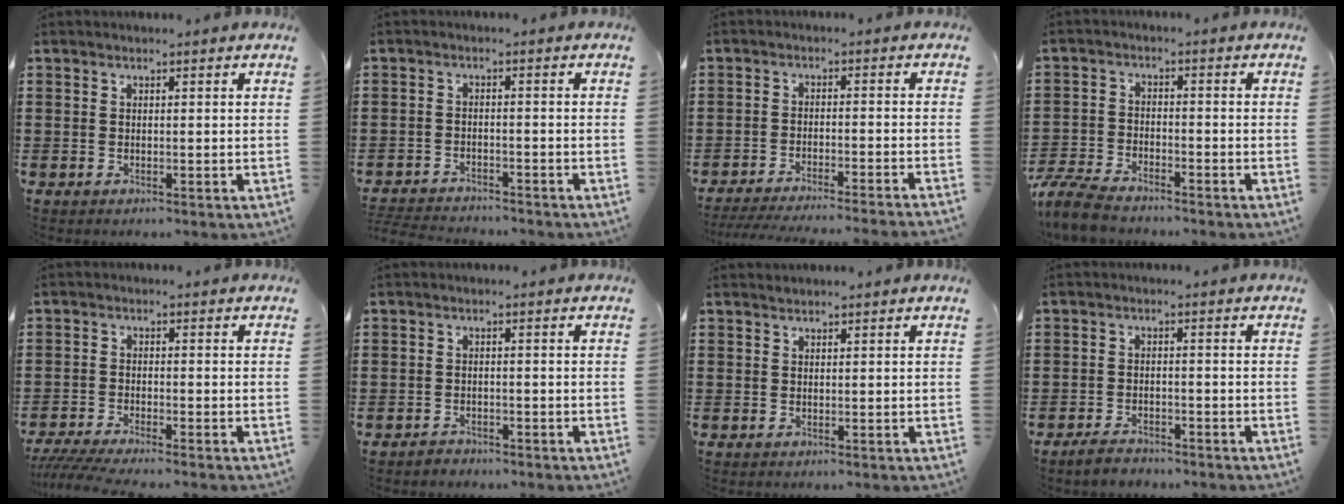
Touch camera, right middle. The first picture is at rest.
{"total": 3.0, "force": [-3.0, 0.2, 0.0], "torque": [-0.014, -0.004, -0.067]}
{"total": 3.9, "force": [-3.6, -0.4, 1.2], "torque": [-0.019, -0.003, -0.073]}
{"total": 5.7, "force": [-5.3, 1.0, 1.9], "torque": [-0.062, -0.003, -0.111]}
{"total": 3.1, "force": [-2.8, 0.0, 1.3], "torque": [-0.037, -0.010, -0.060]}
{"total": 1.3, "force": [-1.2, 0.5, 0.0], "torque": [-0.004, 0.004, -0.027]}
{"total": 0.6, "force": [0.6, -0.1, 0.0], "torque": [-0.001, -0.003, 0.012]}
{"total": 2.4, "force": [-2.3, 0.6, 0.6], "torque": [-0.015, 0.005, -0.047]}